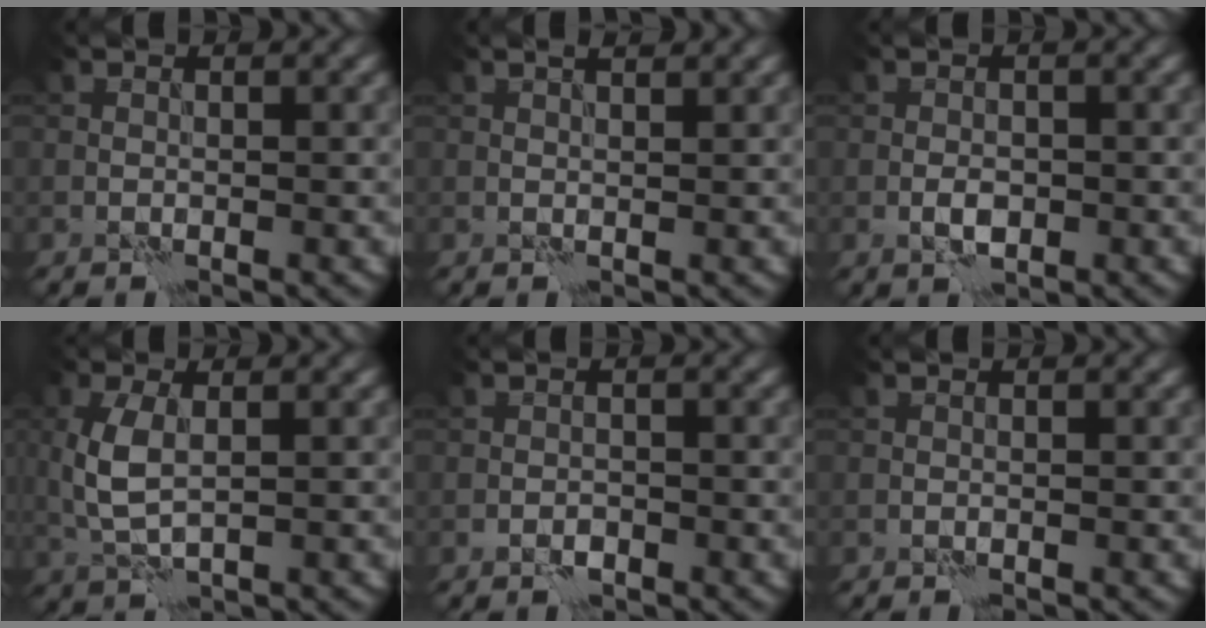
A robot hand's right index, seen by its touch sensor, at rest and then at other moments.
{"total": 1.5, "force": [1.1, 0.4, 0.9], "torque": [-0.010, -0.002, 0.010]}
{"total": 1.6, "force": [-0.5, 0.8, 1.2], "torque": [-0.021, 0.004, -0.010]}
{"total": 4.1, "force": [0.4, 2.0, 3.6], "torque": [-0.089, 0.004, 0.010]}
{"total": 1.2, "force": [-0.8, 0.7, 0.6], "torque": [-0.007, 0.002, -0.015]}
{"total": 0.0}